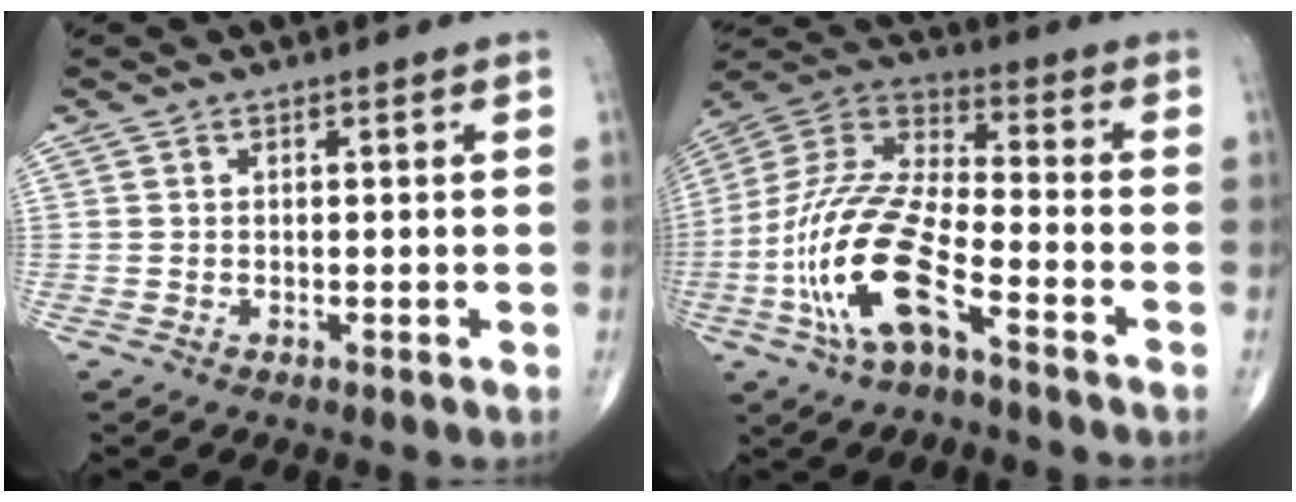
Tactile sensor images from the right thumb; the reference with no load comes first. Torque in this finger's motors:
{"motor_torque": [2.43, 2.36, 2.15, -0.49, 0.68]}